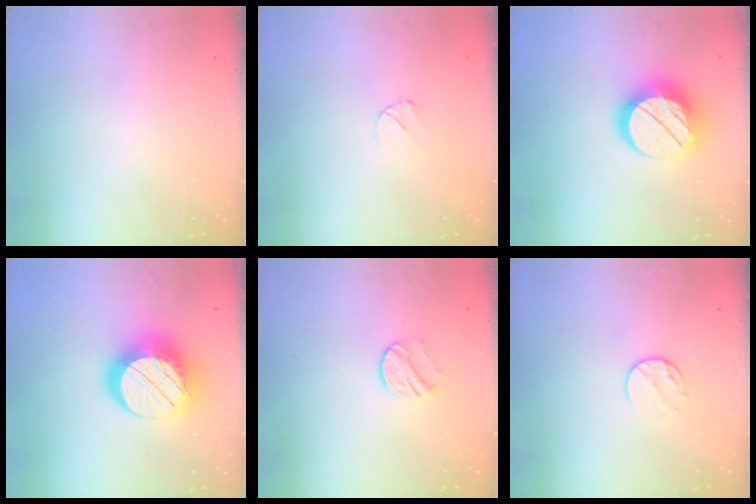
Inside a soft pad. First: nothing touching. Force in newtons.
{"total": 3.6, "press": 3.6, "slide": 0.2}
{"total": 15.1, "press": 15.1, "slide": 1.3}
{"total": 18.4, "press": 18.3, "slide": 1.5}
{"total": 8.3, "press": 8.3, "slide": 0.8}
{"total": 7.3, "press": 7.2, "slide": 0.7}